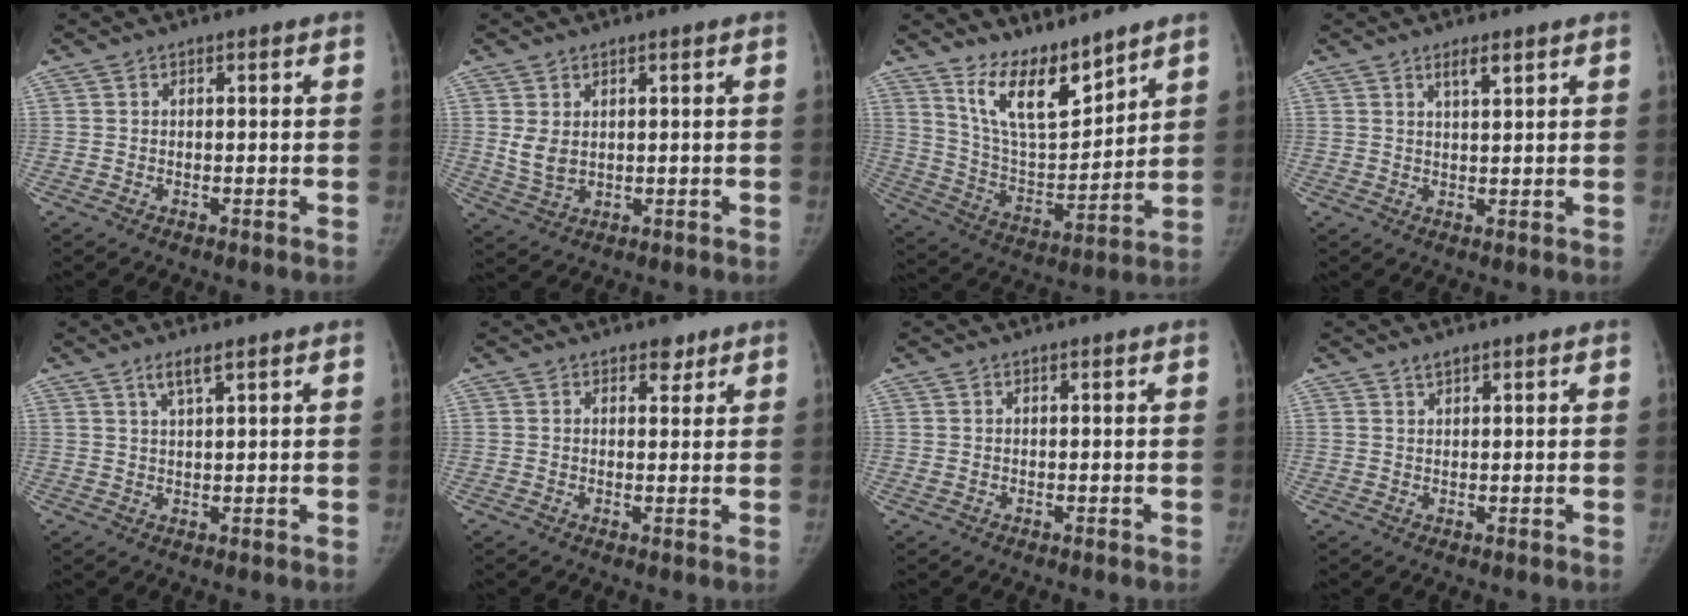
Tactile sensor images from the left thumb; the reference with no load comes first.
{"total": 4.1, "force": [1.0, 2.8, 2.9], "torque": [-0.048, -0.008, 0.029]}
{"total": 13.1, "force": [10.2, 4.2, 7.0], "torque": [-0.094, -0.080, 0.200]}
{"total": 2.8, "force": [1.8, 0.6, 2.0], "torque": [-0.032, -0.011, 0.033]}
{"total": 2.8, "force": [1.8, 0.3, 2.1], "torque": [-0.042, -0.006, 0.038]}
{"total": 2.5, "force": [1.7, 1.4, 1.0], "torque": [0.003, -0.009, 0.023]}
{"total": 0.0}
{"total": 1.2, "force": [1.1, 0.4, 0.5], "torque": [-0.004, -0.006, 0.020]}